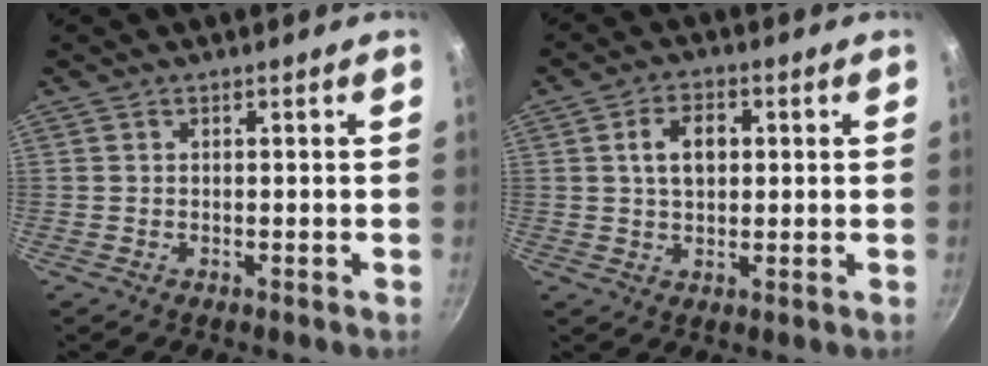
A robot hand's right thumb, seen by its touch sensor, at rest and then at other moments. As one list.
[{"total": 6.7, "force": [1.3, 4.4, 4.9], "torque": [-0.064, 0.006, 0.020]}]